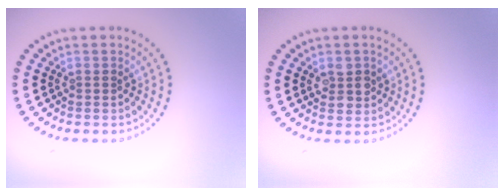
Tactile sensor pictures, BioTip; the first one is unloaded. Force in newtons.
{"total": 2.2, "press": 2.1, "slide": 0.6}